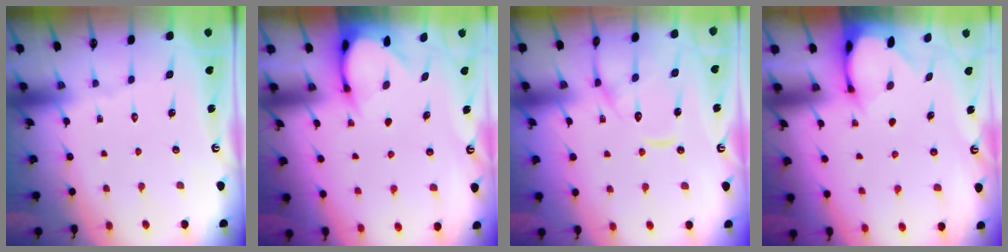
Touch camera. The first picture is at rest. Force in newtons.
{"total": 3.6, "press": 3.5, "slide": 0.3}
{"total": 11.6, "press": 11.5, "slide": 1.2}
{"total": 2.5, "press": 2.5, "slide": 0.3}